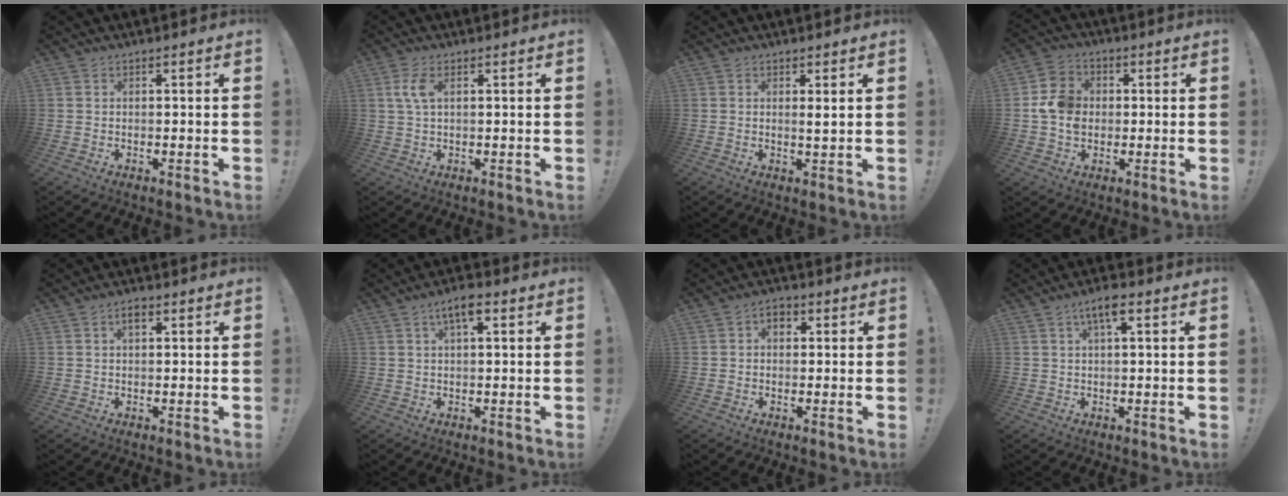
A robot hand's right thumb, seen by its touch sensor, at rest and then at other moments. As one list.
[{"total": 4.5, "force": [1.3, 1.9, 3.9], "torque": [-0.071, 0.003, 0.024]}, {"total": 1.8, "force": [0.8, -0.1, 1.6], "torque": [-0.025, -0.008, 0.012]}, {"total": 9.2, "force": [-0.2, 7.9, 4.7], "torque": [-0.073, 0.011, -0.002]}, {"total": 2.3, "force": [0.9, 1.1, 1.9], "torque": [-0.026, 0.001, 0.010]}, {"total": 5.2, "force": [2.1, 1.6, 4.5], "torque": [-0.066, -0.003, 0.030]}, {"total": 3.6, "force": [0.7, 2.6, 2.3], "torque": [-0.031, 0.002, 0.010]}, {"total": 5.1, "force": [2.0, 1.2, 4.6], "torque": [-0.069, -0.004, 0.027]}]